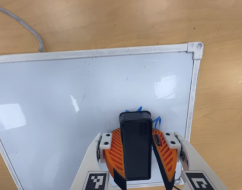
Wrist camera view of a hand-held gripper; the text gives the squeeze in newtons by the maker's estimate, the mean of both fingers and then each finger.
{"total": 12.8, "left": 14.7, "right": 10.9}